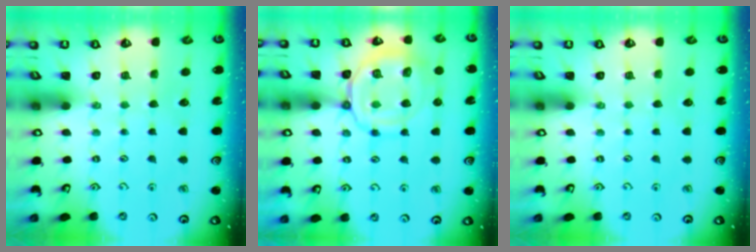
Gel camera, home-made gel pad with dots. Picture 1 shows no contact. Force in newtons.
{"total": 14.0, "press": 14.0, "slide": 1.3}
{"total": 0.0}